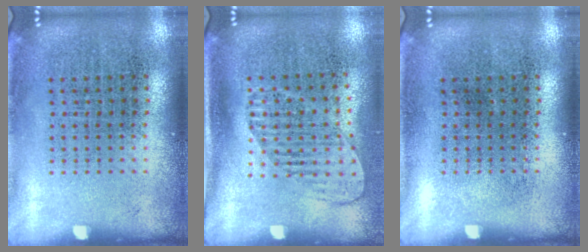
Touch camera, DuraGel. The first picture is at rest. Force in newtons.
{"total": 1.4, "press": 1.2, "slide": 0.8}
{"total": 0.0}